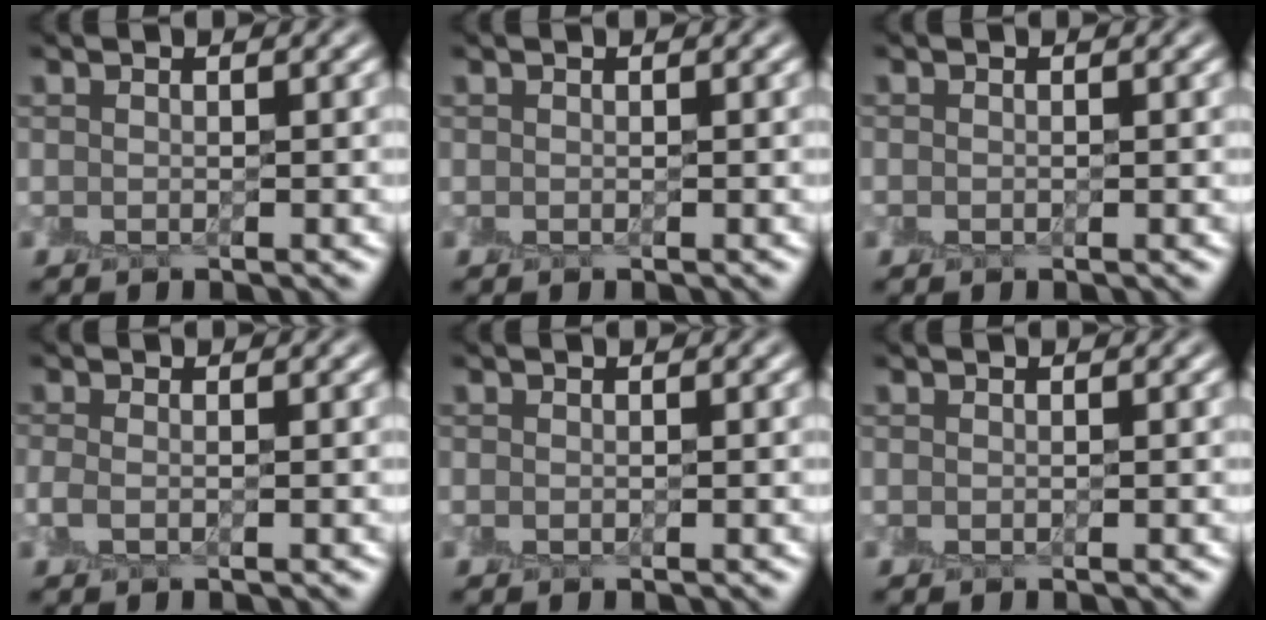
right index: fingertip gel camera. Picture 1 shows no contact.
{"total": 0.0}
{"total": 0.0}
{"total": 0.7, "force": [-0.2, 0.3, 0.6], "torque": [-0.019, -0.001, -0.004]}
{"total": 0.0}
{"total": 0.0}